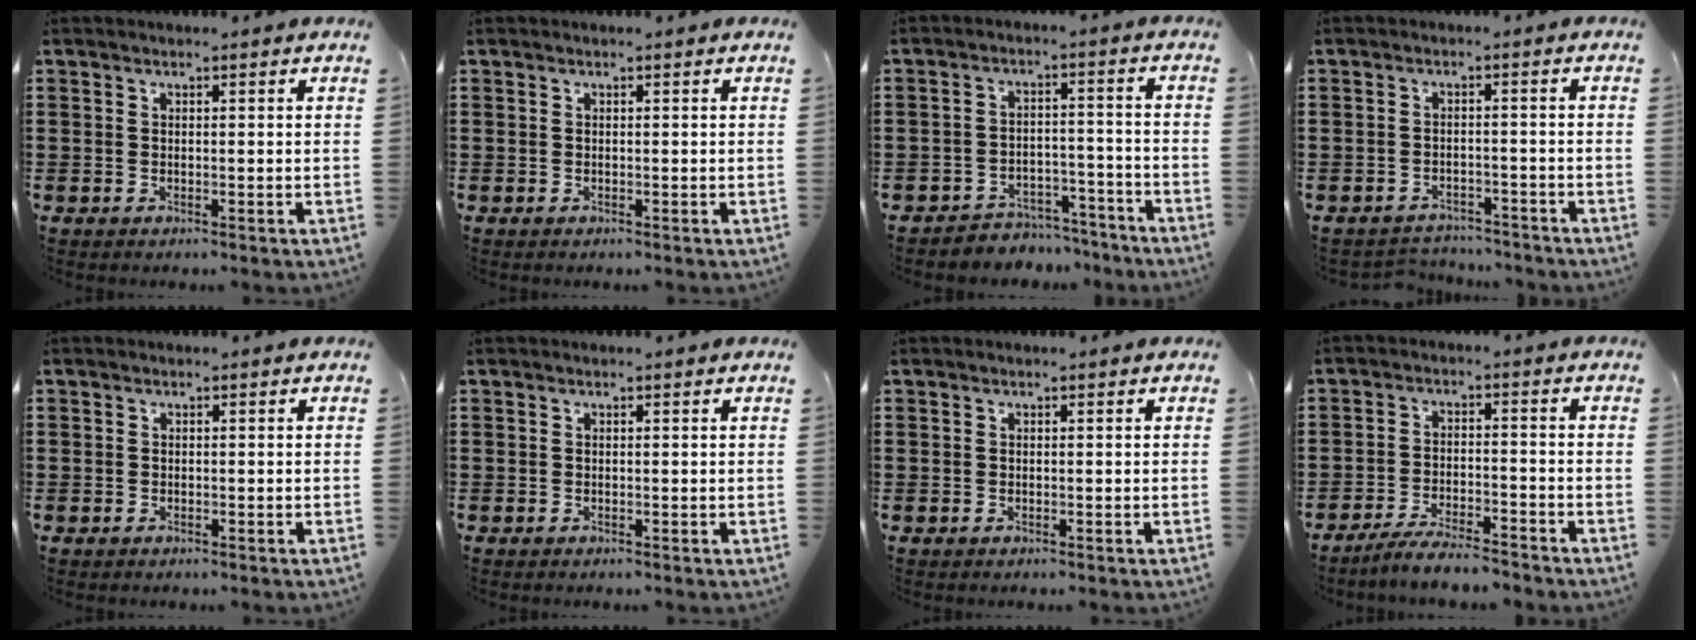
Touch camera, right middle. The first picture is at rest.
{"total": 0.0}
{"total": 4.5, "force": [-4.3, 1.0, 0.0], "torque": [-0.004, 0.010, -0.092]}
{"total": 2.6, "force": [-2.5, 0.5, -0.2], "torque": [-0.005, 0.000, -0.057]}
{"total": 0.5, "force": [-0.3, 0.4, 0.0], "torque": [0.000, 0.004, -0.007]}
{"total": 0.0}
{"total": 0.0}
{"total": 5.0, "force": [-4.7, 0.3, 1.6], "torque": [-0.033, 0.000, -0.094]}